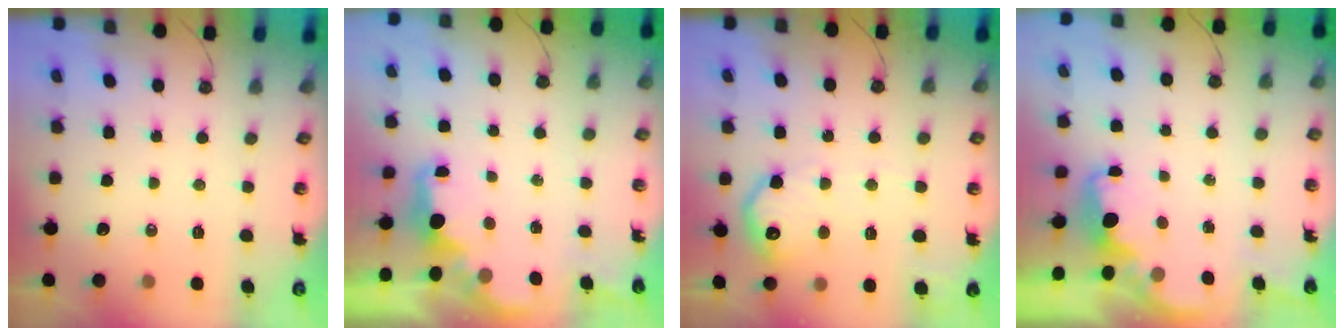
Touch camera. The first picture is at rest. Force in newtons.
{"total": 2.2, "press": 2.1, "slide": 0.8}
{"total": 13.3, "press": 13.3, "slide": 0.7}
{"total": 1.8, "press": 1.7, "slide": 0.7}